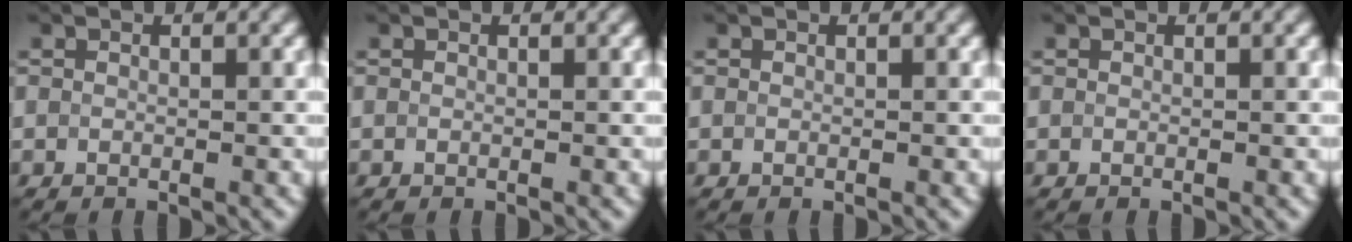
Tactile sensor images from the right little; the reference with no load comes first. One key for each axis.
{"total": 0.0}
{"total": 0.0}
{"total": 0.0}